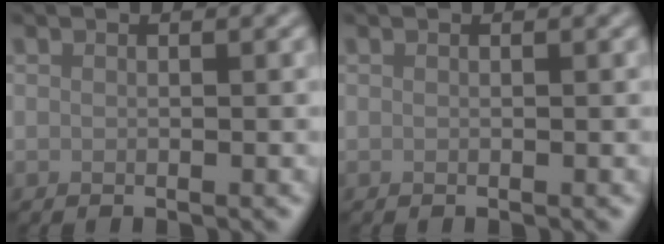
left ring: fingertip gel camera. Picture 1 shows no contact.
{"total": 0.0}